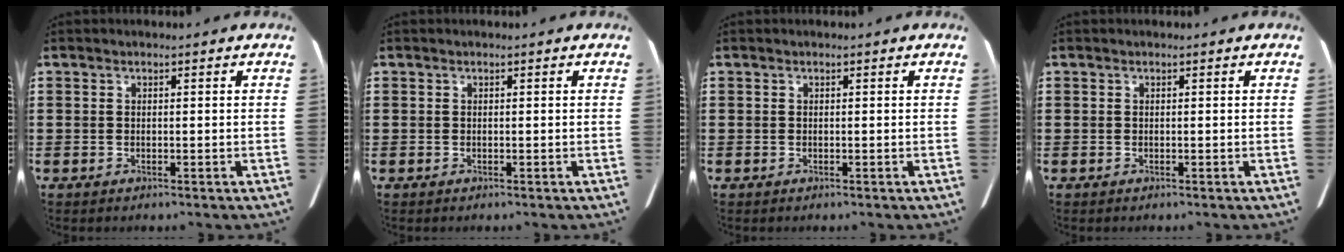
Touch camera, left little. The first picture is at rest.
{"total": 0.0}
{"total": 0.0}
{"total": 0.0}